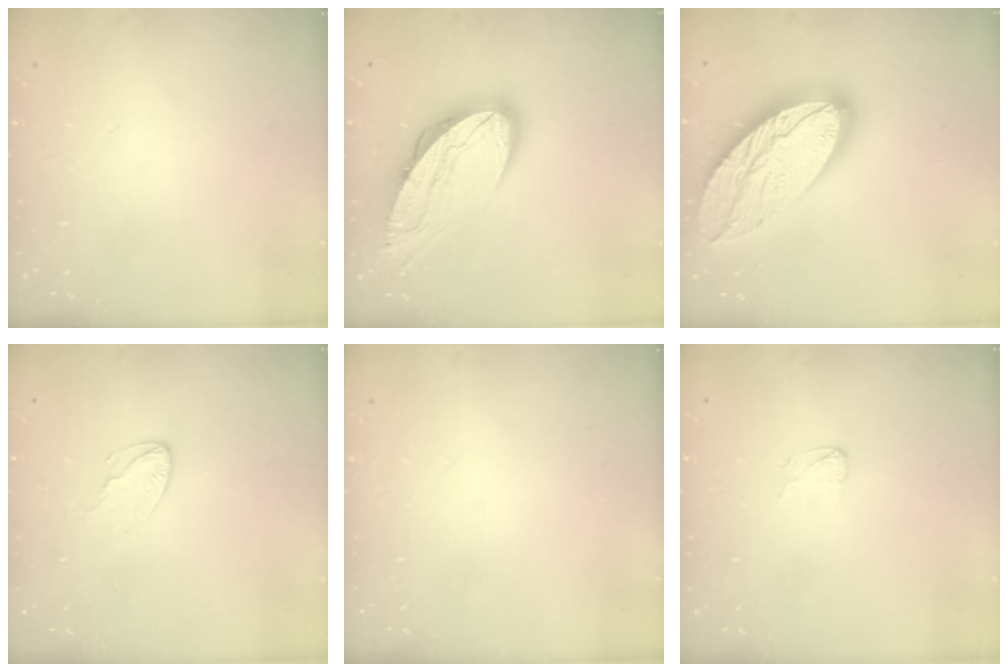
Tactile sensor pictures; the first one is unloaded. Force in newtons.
{"total": 14.8, "press": 14.7, "slide": 1.3}
{"total": 24.4, "press": 24.3, "slide": 1.9}
{"total": 4.7, "press": 4.7, "slide": 0.4}
{"total": 0.0}
{"total": 2.6, "press": 2.6, "slide": 0.2}